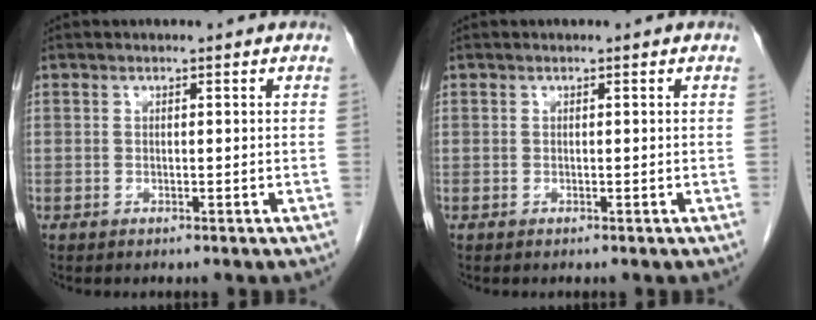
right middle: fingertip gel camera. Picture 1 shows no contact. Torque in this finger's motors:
{"motor_torque": [-0.02, -0.01, 0.00, 0.00]}